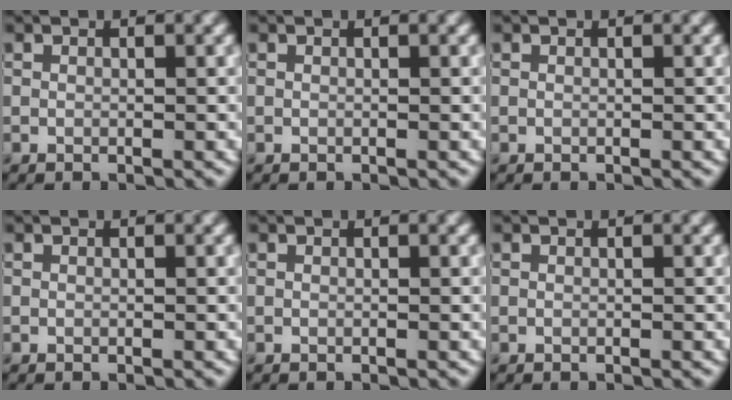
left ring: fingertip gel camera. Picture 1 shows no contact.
{"total": 0.0}
{"total": 0.0}
{"total": 0.0}
{"total": 0.0}
{"total": 0.0}